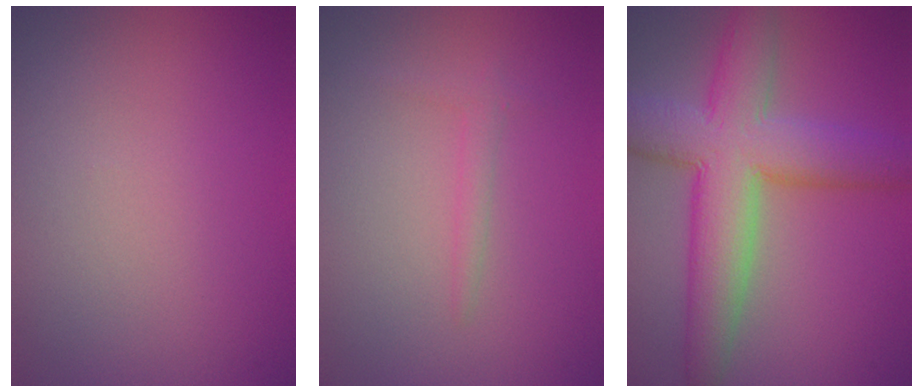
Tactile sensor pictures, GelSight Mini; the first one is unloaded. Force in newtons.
{"total": 1.0, "press": 1.0, "slide": 0.1}
{"total": 9.0, "press": 9.0, "slide": 0.6}